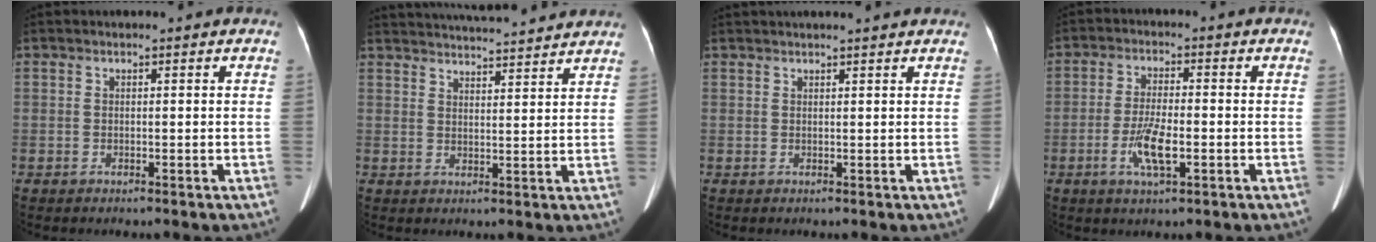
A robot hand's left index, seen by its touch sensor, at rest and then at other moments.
{"total": 15.3, "force": [14.5, 1.2, 4.8], "torque": [-0.085, 0.025, 0.201]}
{"total": 6.2, "force": [5.6, 0.1, 2.5], "torque": [-0.035, 0.028, 0.067]}
{"total": 5.9, "force": [-2.0, 1.3, 5.4], "torque": [-0.110, -0.003, -0.036]}